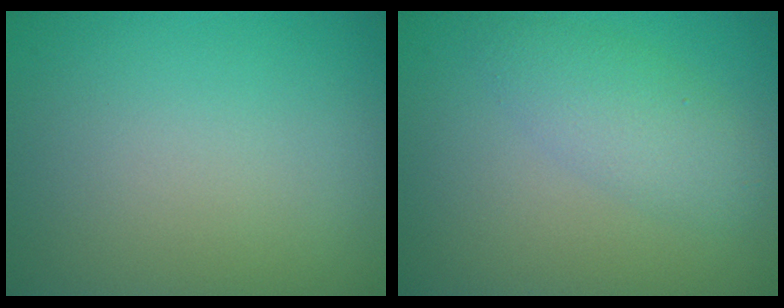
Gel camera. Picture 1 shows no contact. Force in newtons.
{"total": 3.2, "press": 3.2, "slide": 0.1}